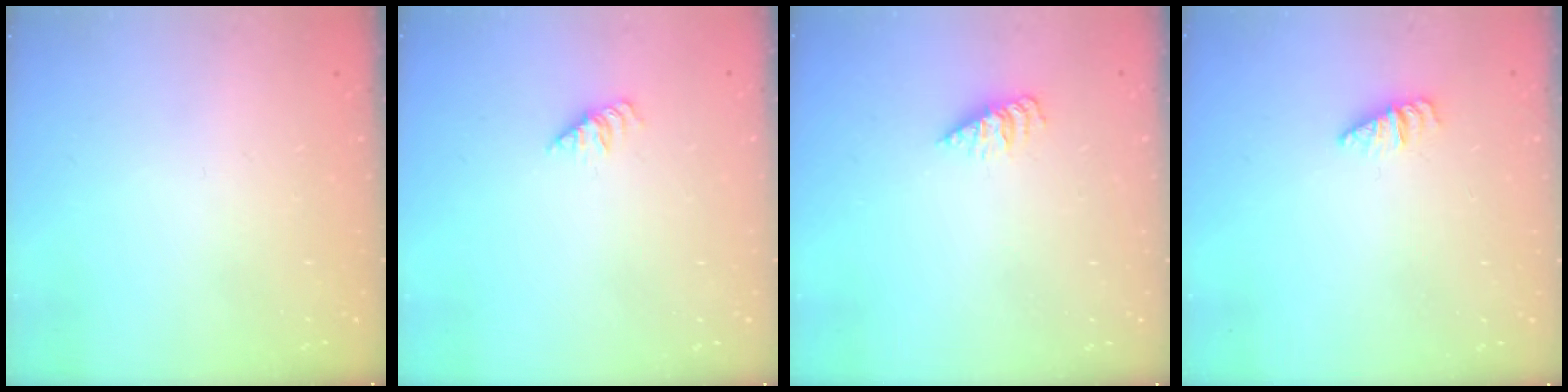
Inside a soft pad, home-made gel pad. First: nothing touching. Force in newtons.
{"total": 1.4, "press": 1.4, "slide": 0.3}
{"total": 2.0, "press": 2.0, "slide": 0.3}
{"total": 1.2, "press": 1.2, "slide": 0.2}